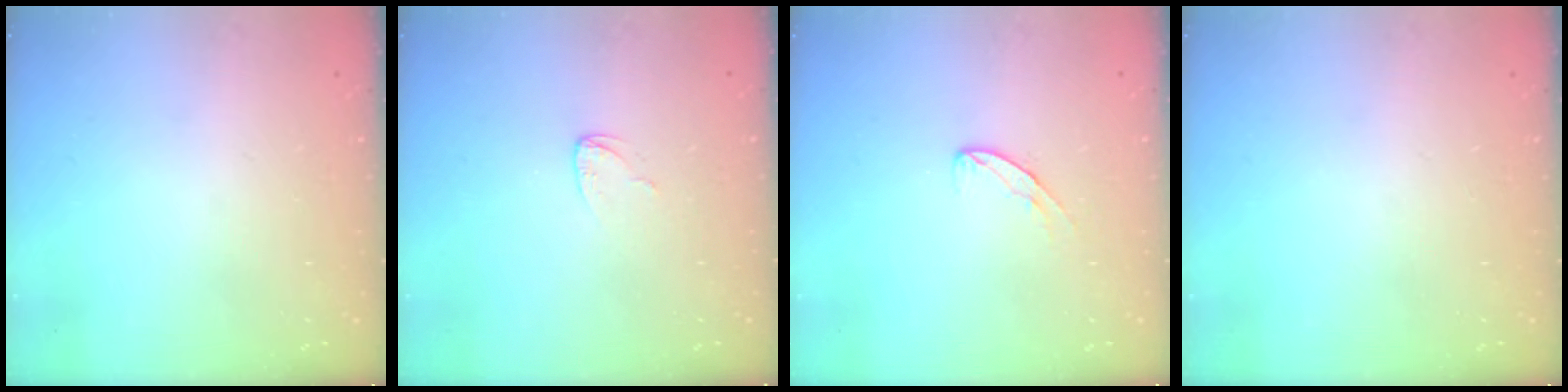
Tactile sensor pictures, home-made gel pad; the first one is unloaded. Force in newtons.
{"total": 3.0, "press": 3.0, "slide": 0.3}
{"total": 5.2, "press": 5.2, "slide": 0.3}
{"total": 0.0}